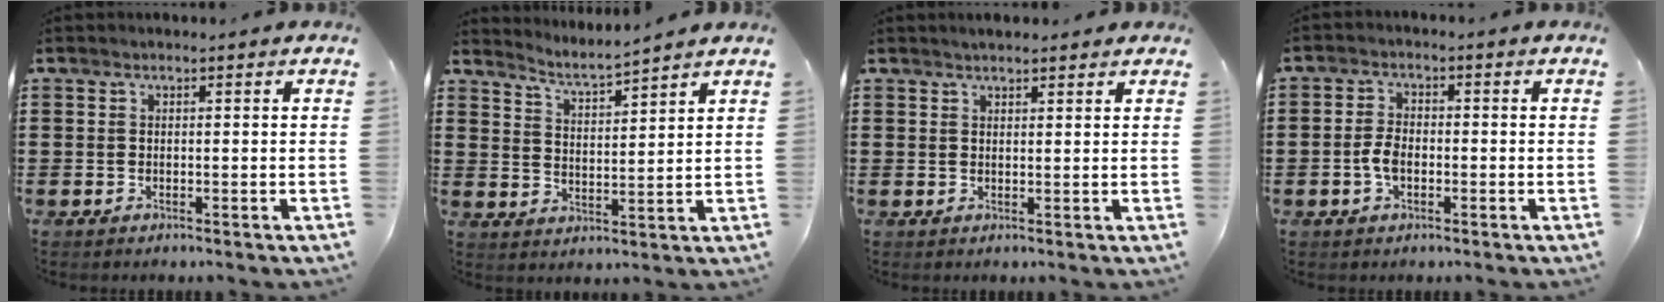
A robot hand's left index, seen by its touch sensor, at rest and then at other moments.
{"total": 3.8, "force": [3.7, -0.4, 0.9], "torque": [-0.033, -0.025, 0.061]}
{"total": 1.7, "force": [1.6, 0.3, 0.4], "torque": [-0.010, 0.005, 0.030]}
{"total": 3.5, "force": [-0.8, 1.9, 2.9], "torque": [-0.075, -0.003, -0.022]}